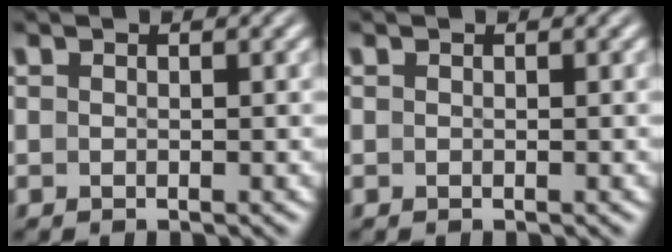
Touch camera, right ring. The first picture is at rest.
{"total": 0.0}